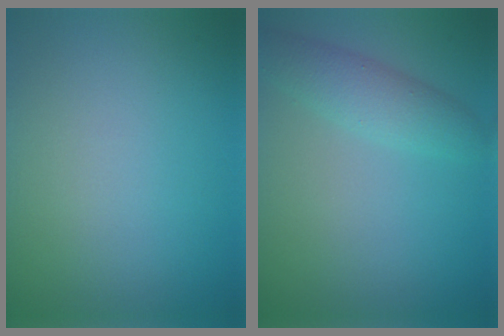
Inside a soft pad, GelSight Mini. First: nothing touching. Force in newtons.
{"total": 2.9, "press": 2.9, "slide": 0.2}